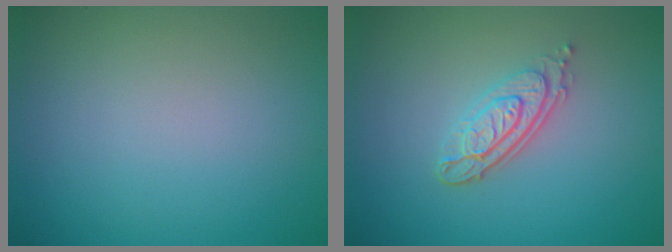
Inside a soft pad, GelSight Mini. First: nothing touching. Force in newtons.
{"total": 3.6, "press": 2.8, "slide": 2.2}